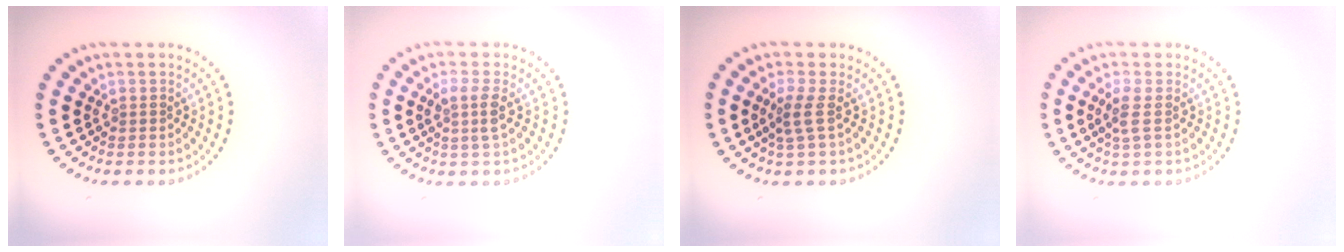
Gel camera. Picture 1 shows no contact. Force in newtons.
{"total": 1.9, "press": 1.6, "slide": 1.1}
{"total": 1.9, "press": 1.3, "slide": 1.4}
{"total": 1.4, "press": 1.2, "slide": 0.8}